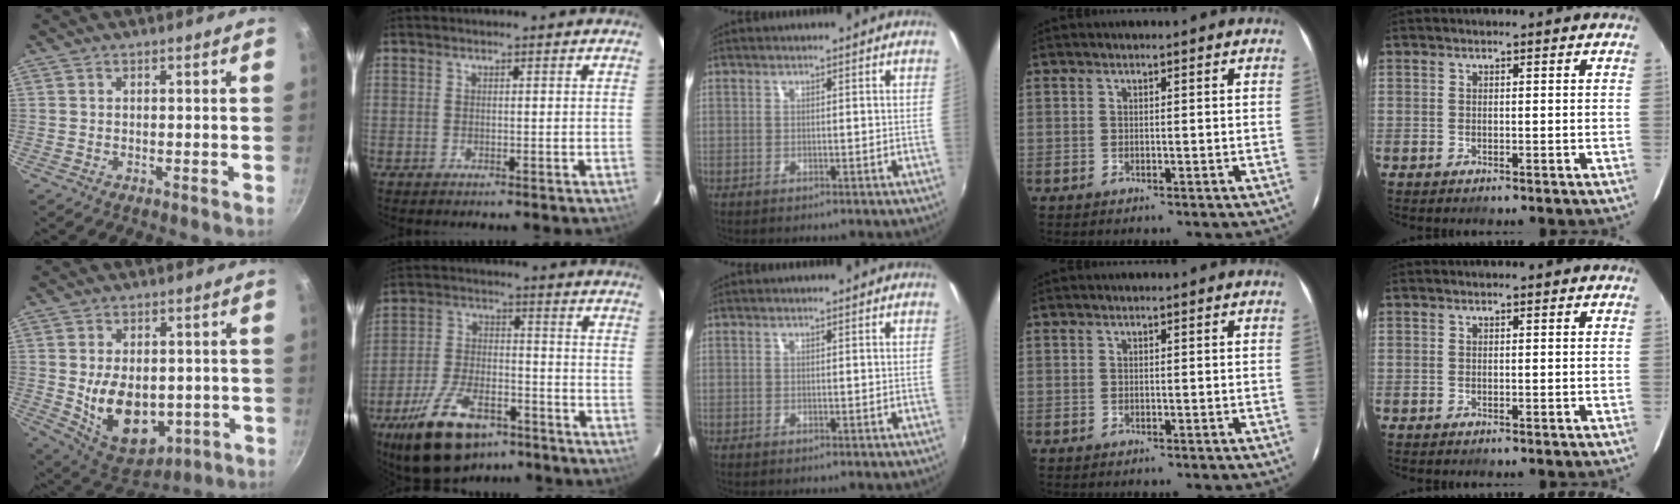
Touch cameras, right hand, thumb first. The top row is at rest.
{"thumb": {"total": 15.2, "force": [-1.5, 10.1, 11.2], "torque": [-0.147, -0.018, 0.001]}, "index": {"total": 16.7, "force": [-10.8, 7.8, 10.0], "torque": [-0.206, -0.012, -0.182]}}